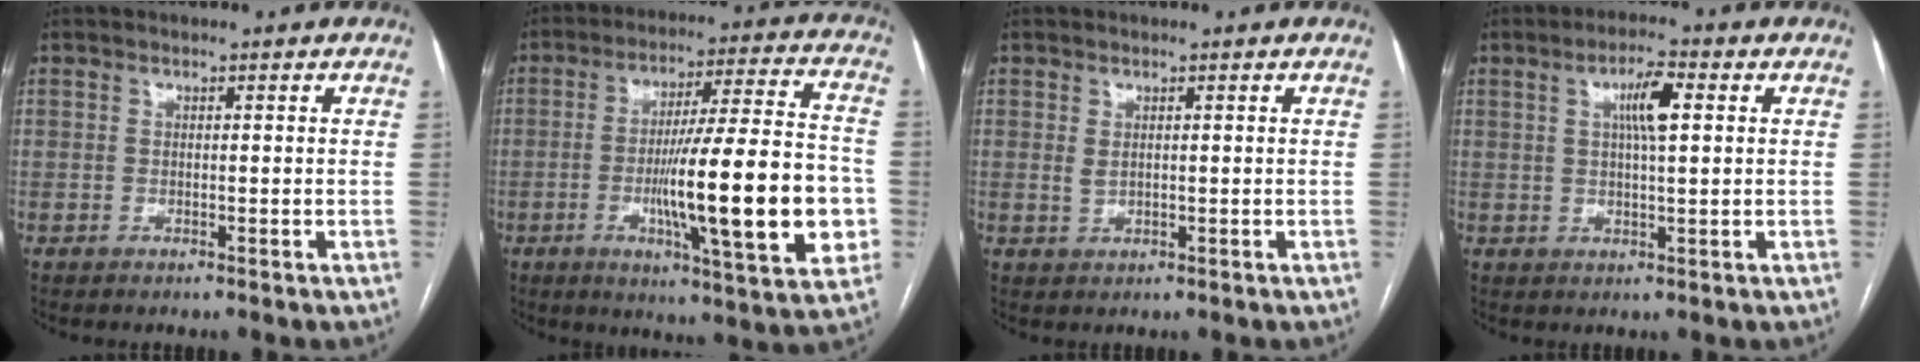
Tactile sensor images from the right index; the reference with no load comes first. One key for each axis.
{"total": 21.2, "fx": -4.1, "fy": 2.0, "fz": 20.7, "tx": -0.293, "ty": 0.002, "tz": -0.057}
{"total": 1.2, "fx": 0.4, "fy": 0.6, "fz": 0.9, "tx": -0.018, "ty": -0.003, "tz": 0.013}
{"total": 5.5, "fx": 1.6, "fy": 0.8, "fz": 5.2, "tx": -0.094, "ty": 0.008, "tz": 0.027}